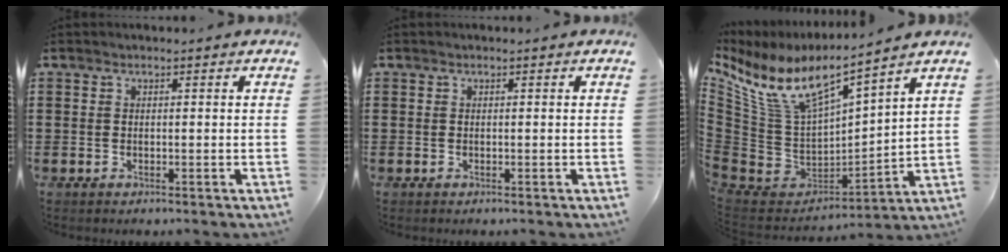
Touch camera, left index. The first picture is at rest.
{"total": 0.0}
{"total": 9.9, "force": [6.5, 2.9, 6.9], "torque": [-0.172, -0.052, 0.109]}